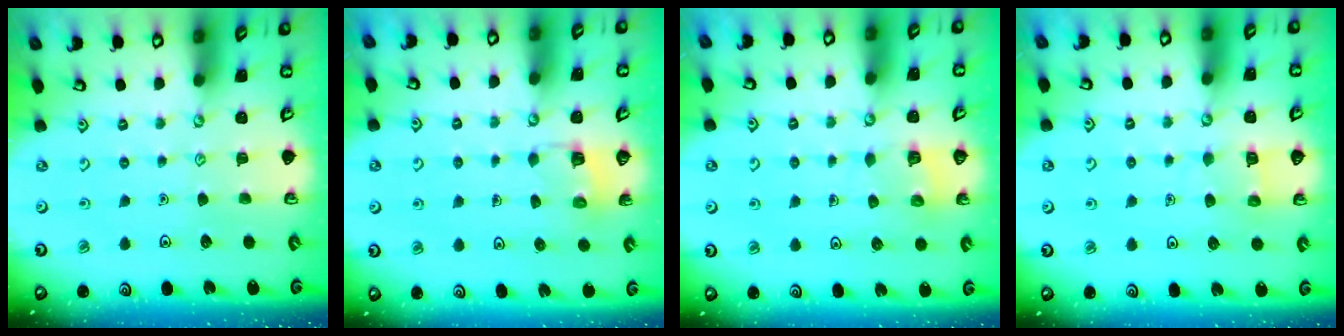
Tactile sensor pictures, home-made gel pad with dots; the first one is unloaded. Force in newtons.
{"total": 2.8, "press": 2.8, "slide": 0.2}
{"total": 4.7, "press": 4.7, "slide": 0.3}
{"total": 5.2, "press": 5.2, "slide": 0.5}